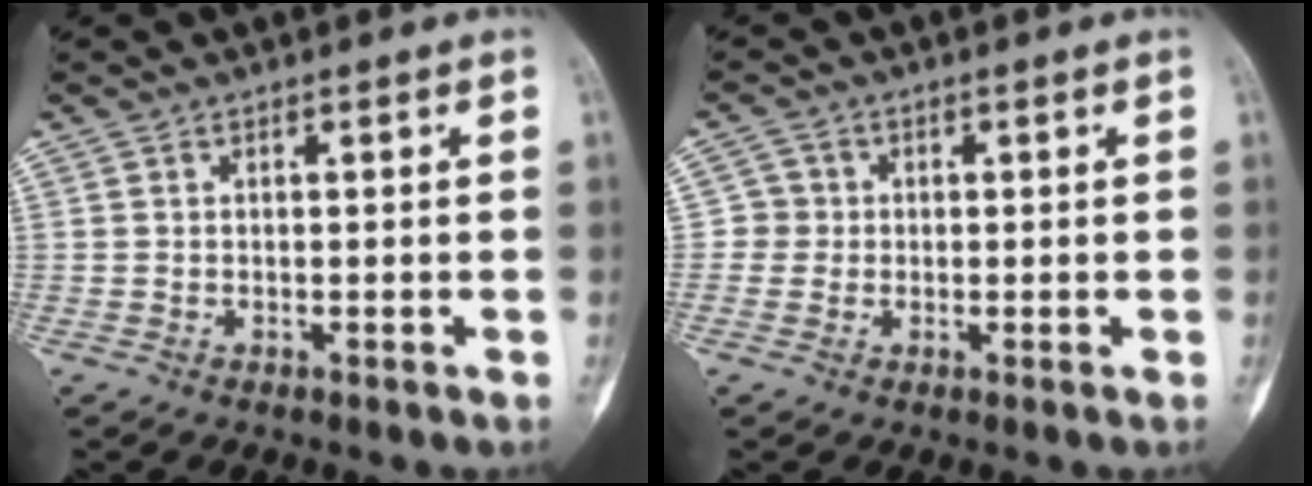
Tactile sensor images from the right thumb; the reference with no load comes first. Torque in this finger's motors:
{"motor_torque": [-0.08, -0.25, -0.11, -0.21, -0.04]}